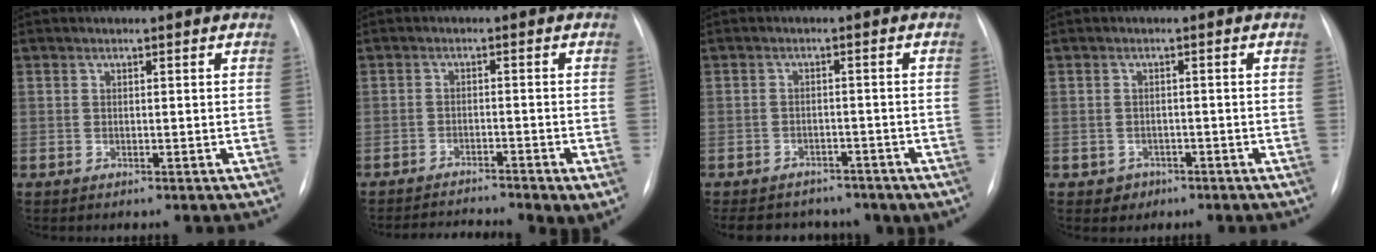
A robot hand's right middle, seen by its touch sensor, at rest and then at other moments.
{"total": 7.1, "force": [-5.8, 0.8, 4.0], "torque": [-0.067, -0.006, -0.089]}
{"total": 12.8, "force": [-9.7, 6.8, 4.8], "torque": [-0.099, 0.011, -0.109]}
{"total": 2.1, "force": [-1.2, 1.8, 0.1], "torque": [-0.001, 0.007, -0.012]}